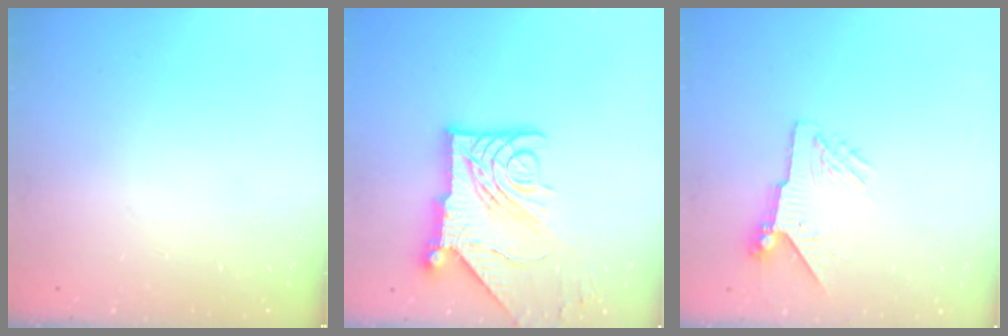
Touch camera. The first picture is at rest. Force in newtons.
{"total": 15.2, "press": 15.1, "slide": 1.8}
{"total": 6.8, "press": 6.7, "slide": 1.1}